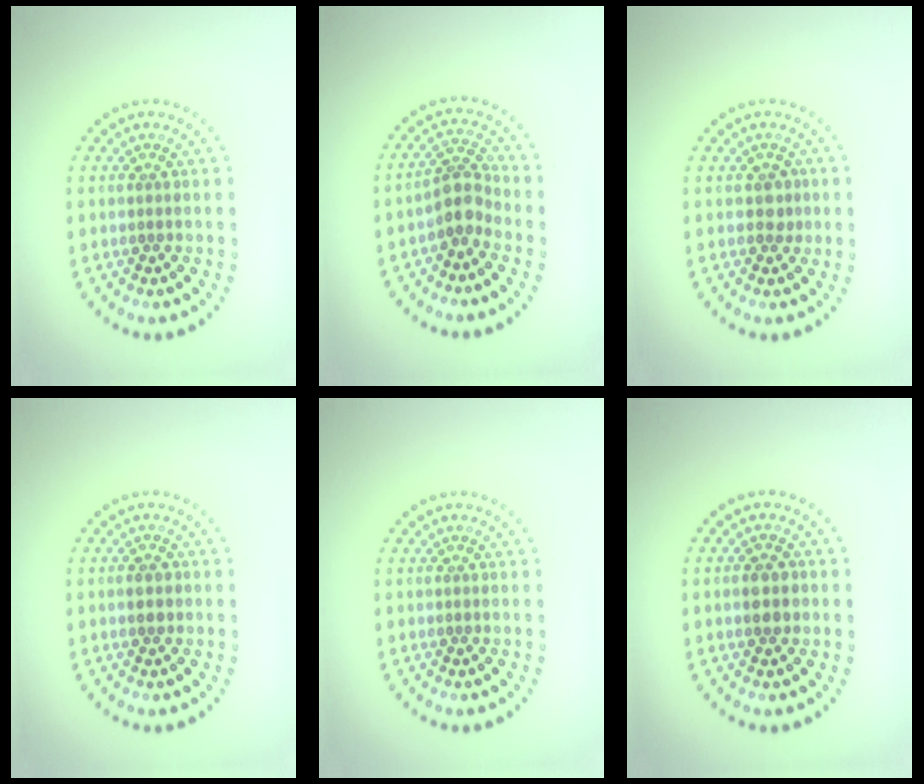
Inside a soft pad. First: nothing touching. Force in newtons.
{"total": 2.9, "press": 2.3, "slide": 1.8}
{"total": 1.1, "press": 1.1, "slide": 0.4}
{"total": 1.2, "press": 1.2, "slide": 0.2}
{"total": 0.0}
{"total": 2.0, "press": 2.0, "slide": 0.1}